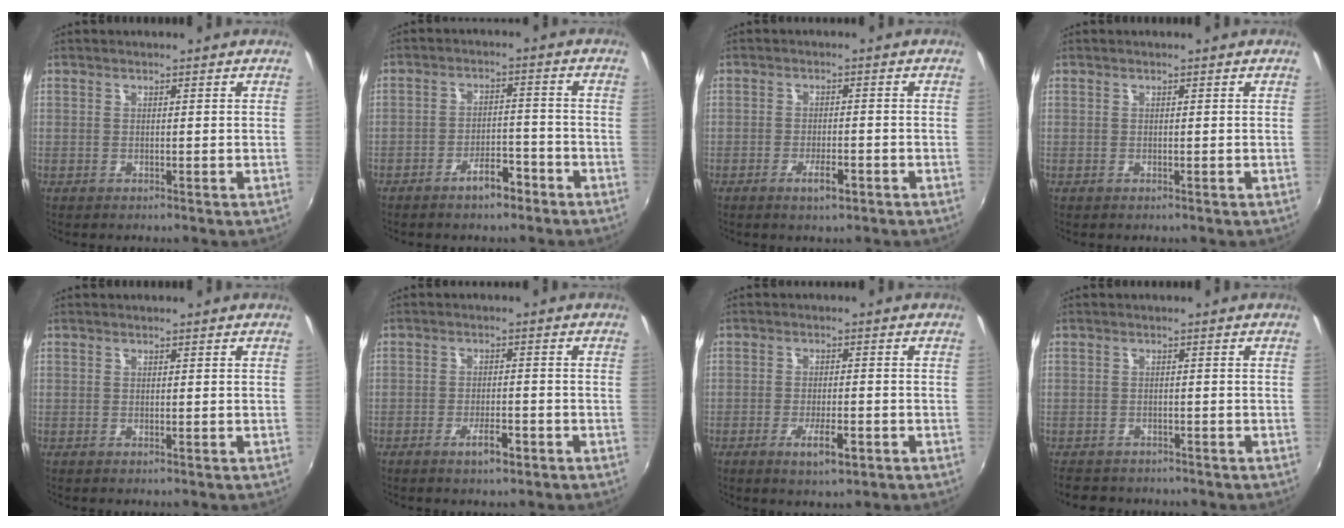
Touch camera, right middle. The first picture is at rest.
{"total": 5.2, "force": [-3.9, 1.9, 2.9], "torque": [-0.056, 0.005, -0.053]}
{"total": 3.6, "force": [-2.1, 1.0, 2.7], "torque": [-0.055, -0.007, -0.036]}
{"total": 0.0}
{"total": 0.0}
{"total": 3.8, "force": [-2.4, 1.1, 2.8], "torque": [-0.057, -0.005, -0.038]}
{"total": 5.2, "force": [-2.6, 1.4, 4.3], "torque": [-0.087, -0.013, -0.041]}
{"total": 4.7, "force": [-3.9, 2.5, 1.2], "torque": [-0.035, -0.008, -0.064]}